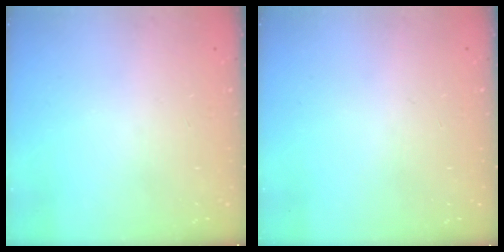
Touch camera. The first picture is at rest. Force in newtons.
{"total": 0.0}